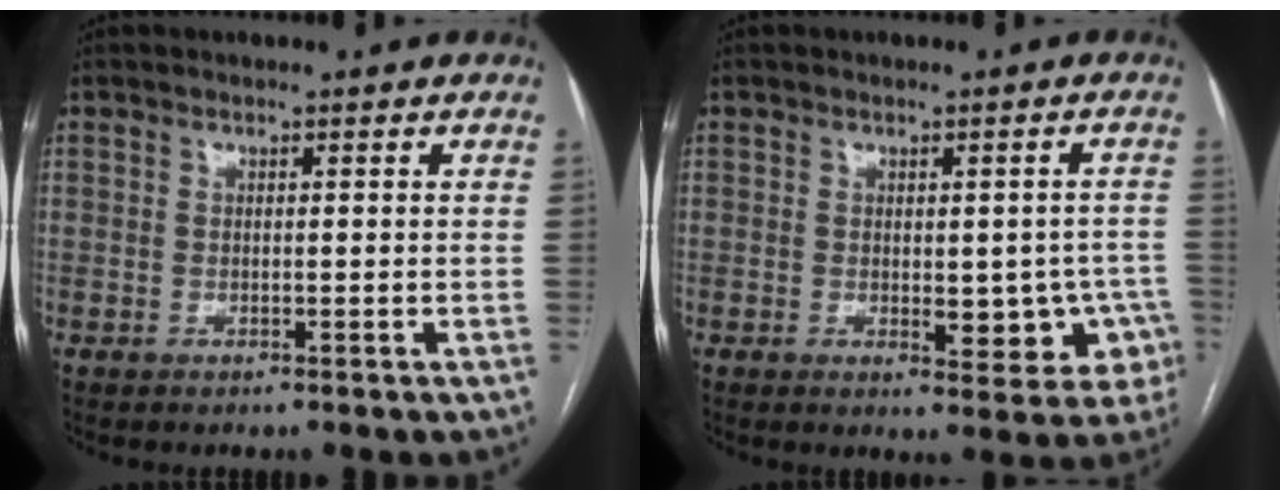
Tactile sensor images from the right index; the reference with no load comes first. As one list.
[{"total": 8.6, "force": [-2.1, 4.2, 7.2], "torque": [-0.066, 0.016, -0.017]}]